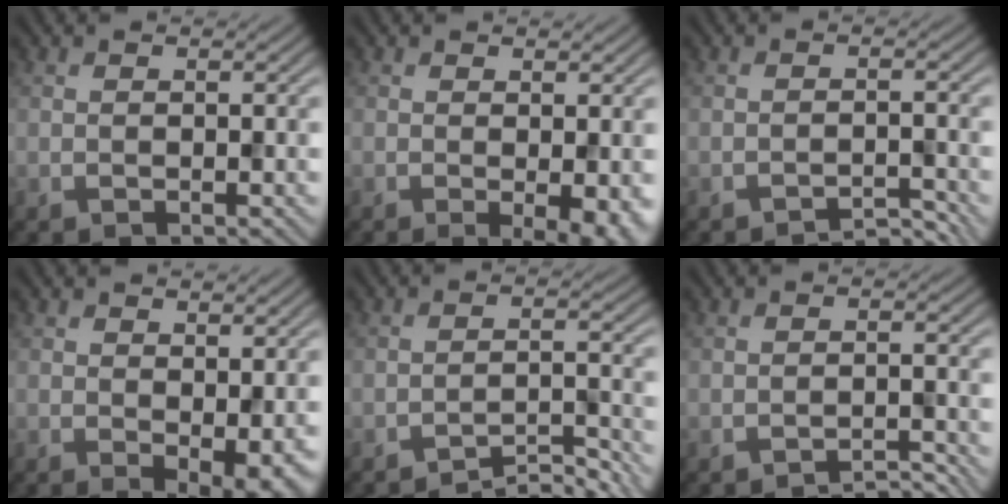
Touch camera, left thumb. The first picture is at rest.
{"total": 3.8, "force": [-0.8, 0.8, 3.6], "torque": [-0.055, -0.008, -0.011]}
{"total": 2.5, "force": [-2.4, 0.2, 0.8], "torque": [-0.006, 0.008, -0.042]}
{"total": 4.0, "force": [-0.3, 1.6, 3.7], "torque": [-0.050, -0.009, 0.002]}
{"total": 4.4, "force": [-3.9, 0.5, 2.0], "torque": [-0.032, 0.008, -0.063]}
{"total": 2.4, "force": [-2.2, 0.2, 0.7], "torque": [-0.003, 0.009, -0.041]}